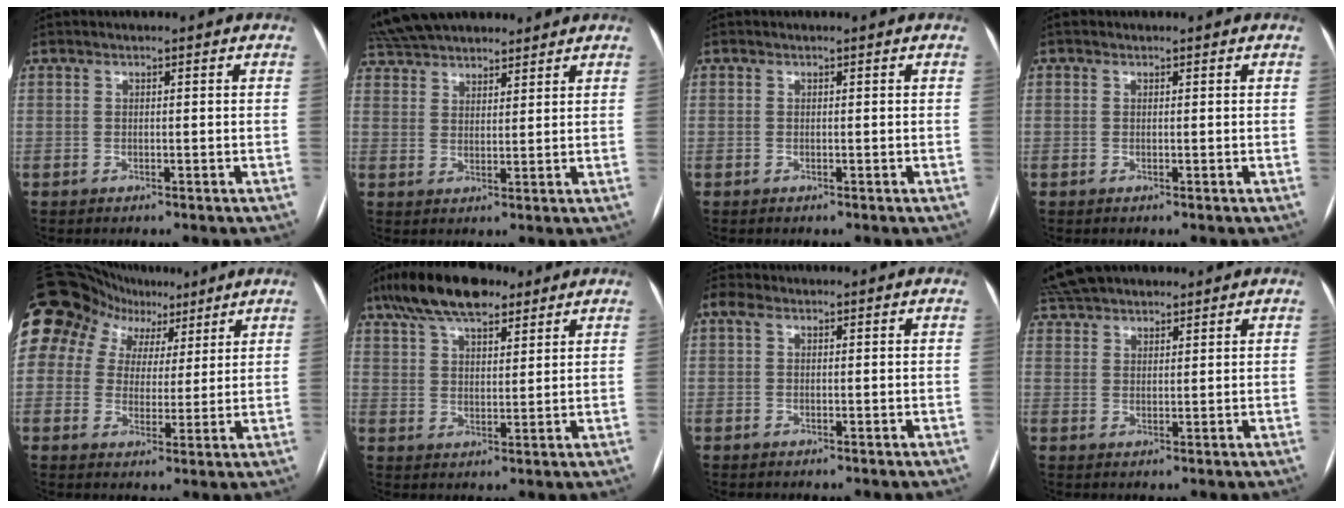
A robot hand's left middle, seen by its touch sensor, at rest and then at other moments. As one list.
[{"total": 14.6, "force": [12.6, 5.2, 5.3], "torque": [-0.113, 0.052, 0.211]}, {"total": 0.0}, {"total": 1.0, "force": [-0.5, -0.6, -0.6], "torque": [0.012, -0.006, -0.007]}, {"total": 11.7, "force": [7.0, 8.9, 3.3], "torque": [-0.061, 0.048, 0.109]}, {"total": 12.9, "force": [9.4, 4.5, 7.7], "torque": [-0.153, 0.034, 0.164]}, {"total": 0.6, "force": [0.2, 0.2, 0.5], "torque": [-0.020, 0.016, 0.009]}, {"total": 8.7, "force": [7.6, 2.8, 3.2], "torque": [-0.055, 0.045, 0.136]}]